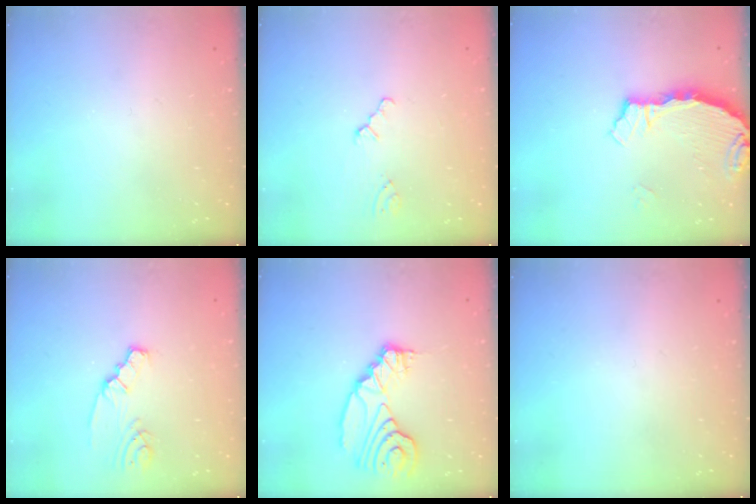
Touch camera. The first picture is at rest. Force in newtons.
{"total": 0.0}
{"total": 3.2, "press": 3.2, "slide": 0.3}
{"total": 2.0, "press": 2.0, "slide": 0.4}
{"total": 11.2, "press": 11.1, "slide": 0.9}
{"total": 0.0}